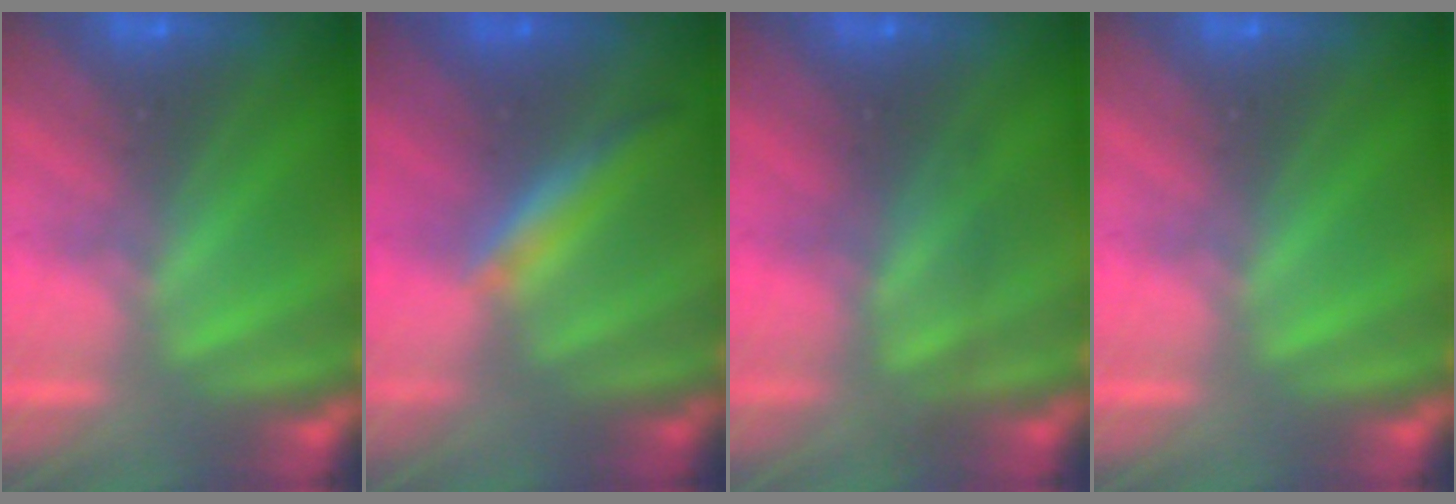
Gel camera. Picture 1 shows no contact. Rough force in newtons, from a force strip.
{"total": 1.6}
{"total": 2.4}
{"total": 0.0}